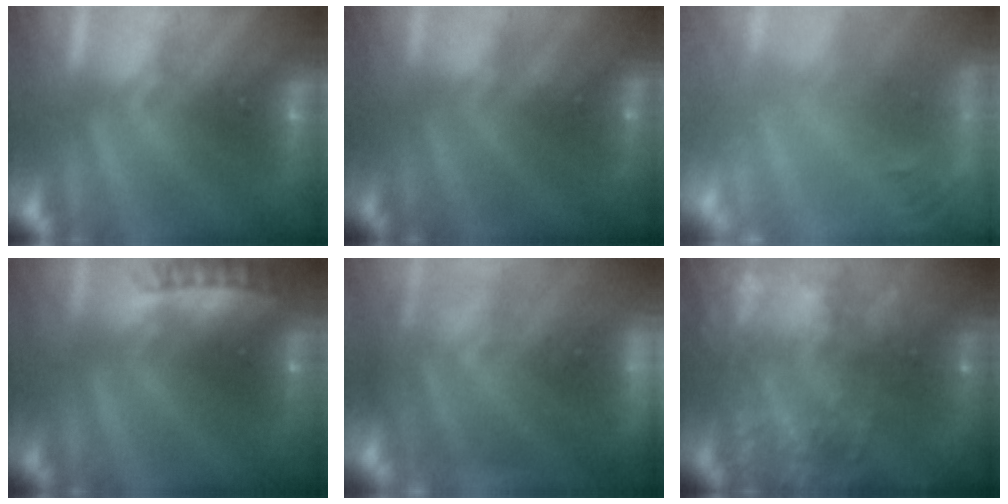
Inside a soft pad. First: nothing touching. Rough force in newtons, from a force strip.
{"total": 2.1}
{"total": 5.8}
{"total": 2.6}
{"total": 9.1}
{"total": 7.5}